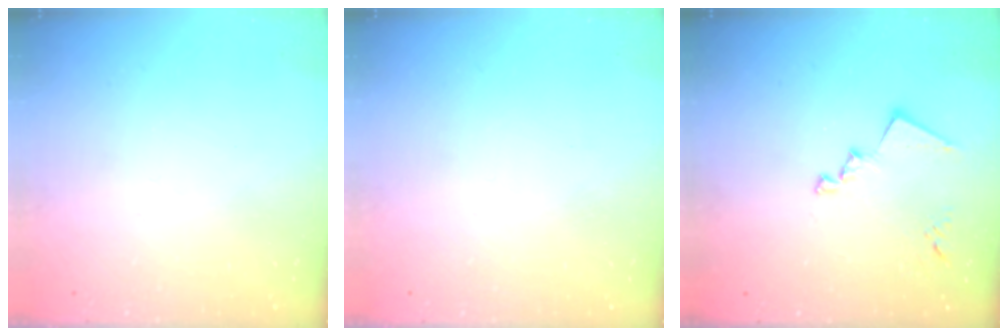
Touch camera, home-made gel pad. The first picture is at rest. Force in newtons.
{"total": 0.0}
{"total": 12.4, "press": 12.4, "slide": 0.5}